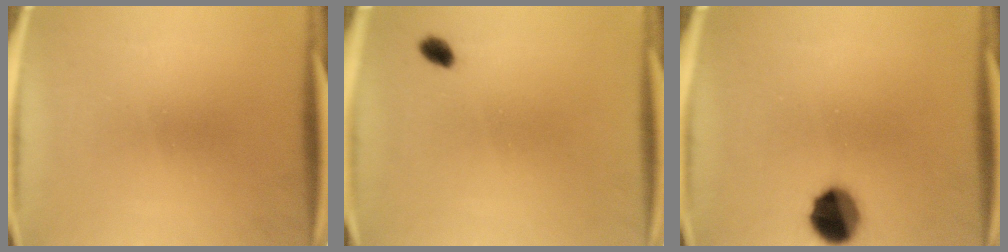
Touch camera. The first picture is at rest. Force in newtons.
{"total": 1.9}
{"total": 9.6}